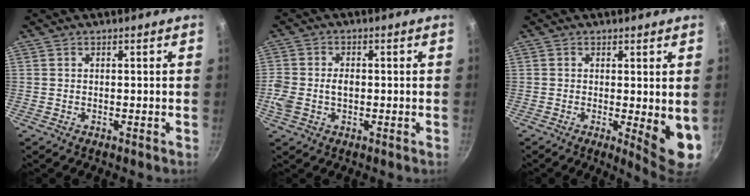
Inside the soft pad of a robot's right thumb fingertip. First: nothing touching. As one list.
[{"total": 5.8, "force": [-0.8, 3.9, 4.2], "torque": [-0.080, 0.012, -0.018]}, {"total": 7.8, "force": [-0.5, 2.0, 7.5], "torque": [-0.092, -0.017, -0.003]}]